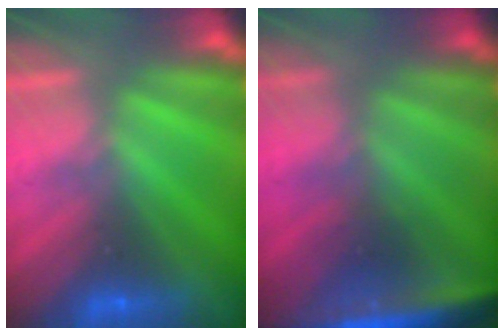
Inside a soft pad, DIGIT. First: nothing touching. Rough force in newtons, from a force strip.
{"total": 4.5}